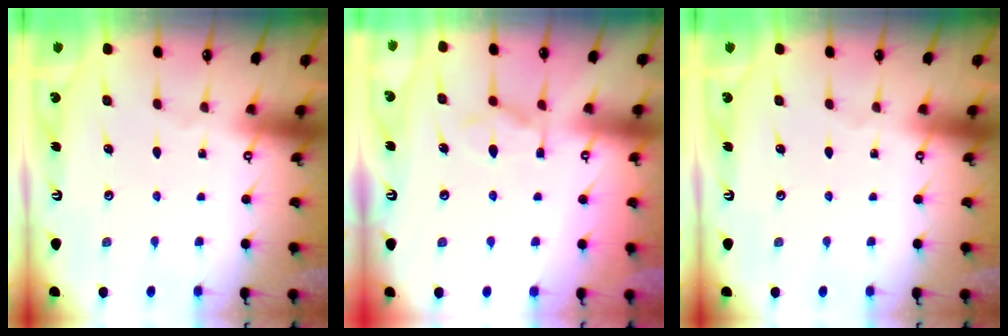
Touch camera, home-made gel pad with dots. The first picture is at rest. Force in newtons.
{"total": 2.6, "press": 2.3, "slide": 1.2}
{"total": 0.0}